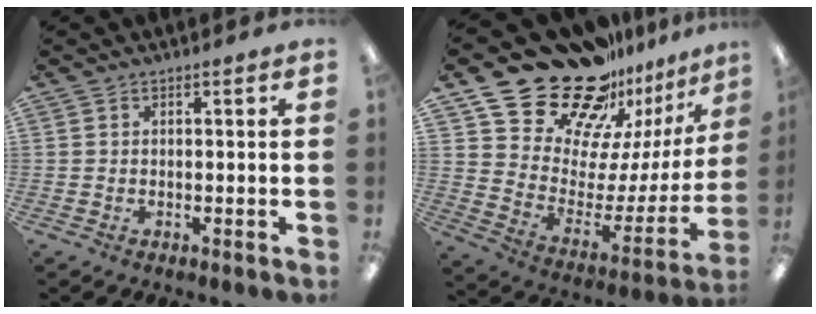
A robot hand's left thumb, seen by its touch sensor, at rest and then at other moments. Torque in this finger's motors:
{"motor_torque": [0.58, 0.58, 1.06, -1.71, 0.36]}